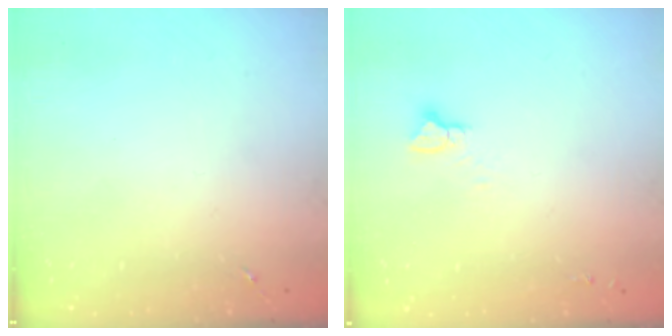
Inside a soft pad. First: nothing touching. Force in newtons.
{"total": 3.2, "press": 3.2, "slide": 0.2}